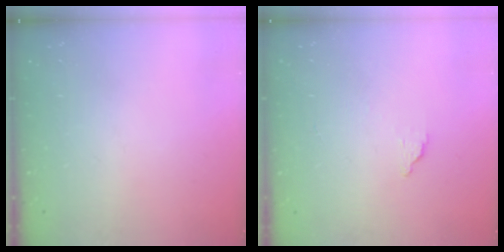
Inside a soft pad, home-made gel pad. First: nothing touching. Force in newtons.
{"total": 2.0, "press": 2.0, "slide": 0.1}